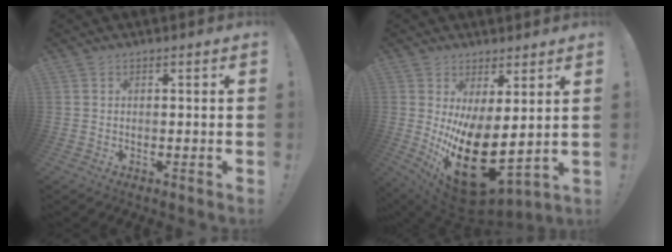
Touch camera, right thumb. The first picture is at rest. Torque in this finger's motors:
{"motor_torque": [0.39, 1.74, 2.76, -0.01, 0.89]}